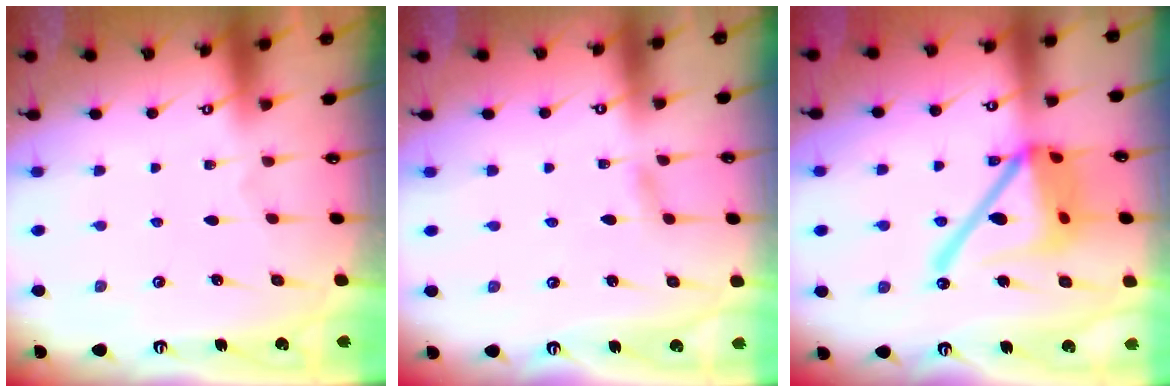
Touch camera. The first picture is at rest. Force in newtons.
{"total": 2.4, "press": 2.4, "slide": 0.3}
{"total": 20.3, "press": 20.2, "slide": 2.1}